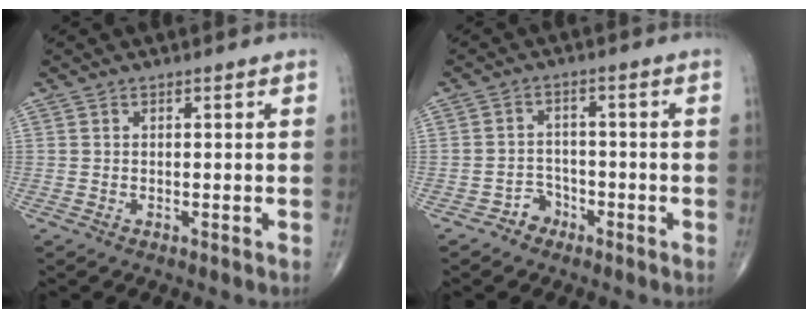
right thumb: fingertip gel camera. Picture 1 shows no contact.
{"total": 3.2, "force": [-2.1, 2.4, 0.2], "torque": [0.011, 0.021, -0.041]}